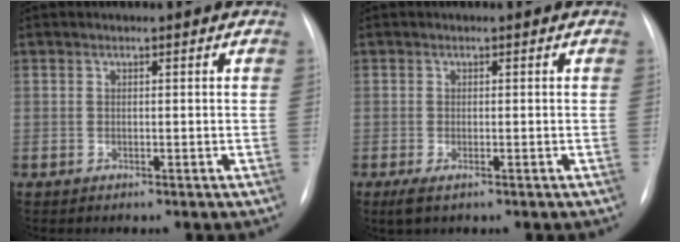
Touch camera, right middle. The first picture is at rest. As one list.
[{"total": 2.1, "force": [-0.9, 0.6, 1.7], "torque": [-0.036, -0.005, -0.014]}]